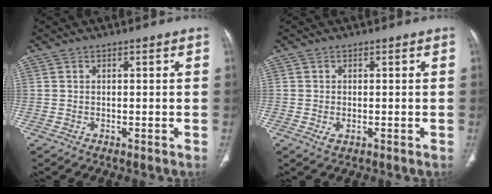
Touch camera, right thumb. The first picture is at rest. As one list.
[{"total": 1.8, "force": [-0.5, 1.0, 1.4], "torque": [-0.030, -0.002, -0.007]}]